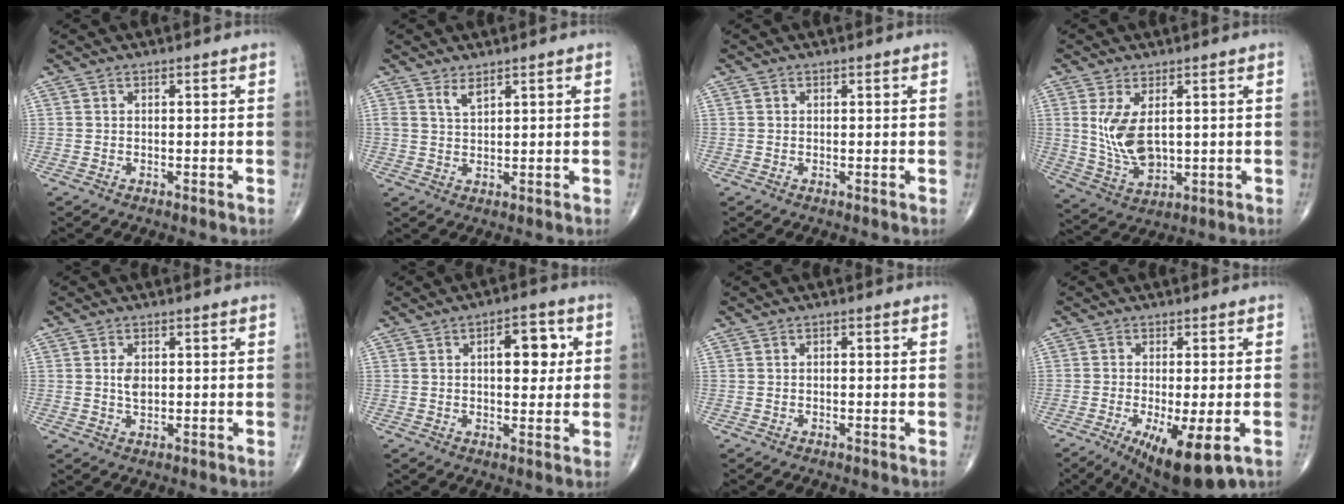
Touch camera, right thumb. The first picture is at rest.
{"total": 2.5, "force": [1.8, 0.8, 1.6], "torque": [-0.029, -0.013, 0.041]}
{"total": 0.0}
{"total": 9.2, "force": [1.7, 4.9, 7.5], "torque": [-0.145, -0.016, 0.051]}
{"total": 2.9, "force": [0.5, 1.7, 2.3], "torque": [-0.036, -0.004, 0.012]}
{"total": 8.3, "force": [2.1, 4.2, 6.8], "torque": [-0.065, -0.001, 0.027]}
{"total": 0.6, "force": [0.1, 0.3, 0.5], "torque": [-0.009, 0.001, 0.002]}
{"total": 11.5, "force": [-4.6, 3.3, 10.0], "torque": [-0.163, -0.019, -0.064]}